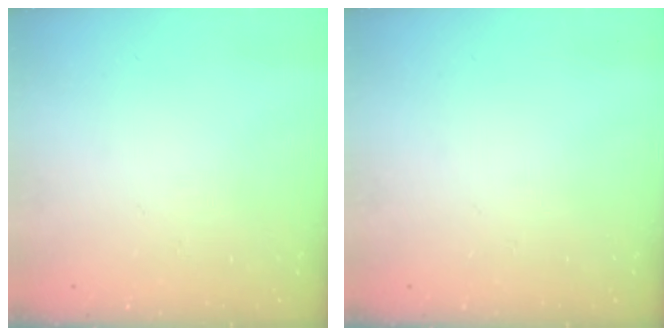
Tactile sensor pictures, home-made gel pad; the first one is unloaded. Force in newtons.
{"total": 0.0}